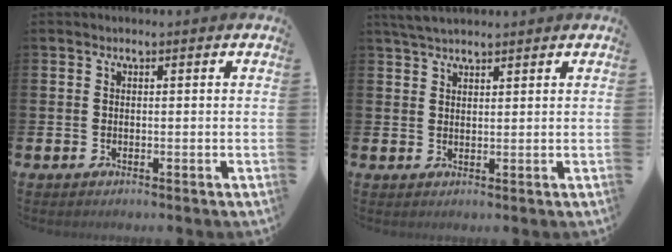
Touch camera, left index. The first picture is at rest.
{"total": 3.5, "force": [3.1, 0.9, 1.3], "torque": [-0.032, -0.004, 0.058]}